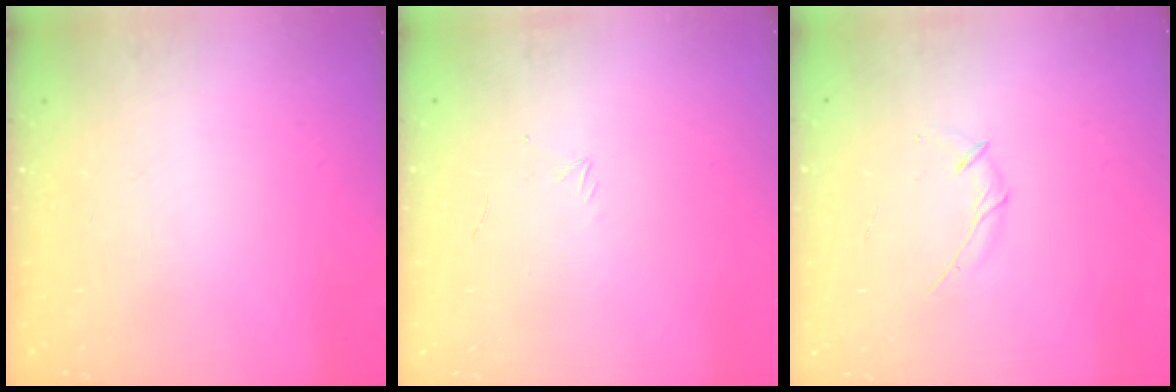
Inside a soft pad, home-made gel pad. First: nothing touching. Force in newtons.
{"total": 3.2, "press": 3.1, "slide": 0.8}
{"total": 3.0, "press": 2.9, "slide": 0.8}